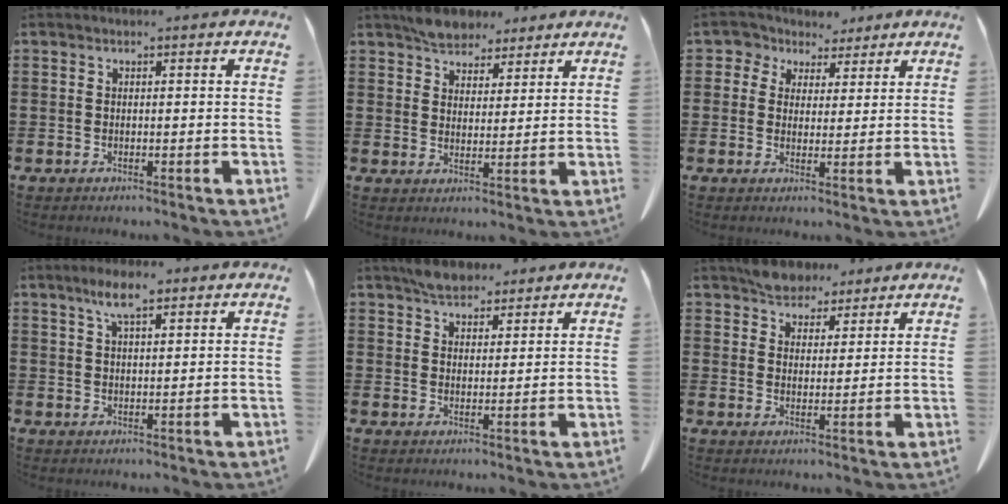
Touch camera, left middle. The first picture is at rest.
{"total": 5.5, "force": [4.9, 2.4, 1.0], "torque": [-0.037, -0.003, 0.096]}
{"total": 4.4, "force": [3.0, 3.1, 0.2], "torque": [-0.030, -0.003, 0.054]}
{"total": 5.2, "force": [3.2, 1.3, 3.8], "torque": [-0.082, 0.002, 0.057]}
{"total": 5.0, "force": [4.4, 1.9, 1.4], "torque": [-0.039, -0.002, 0.085]}
{"total": 5.0, "force": [4.5, 2.1, 0.3], "torque": [-0.025, -0.006, 0.088]}